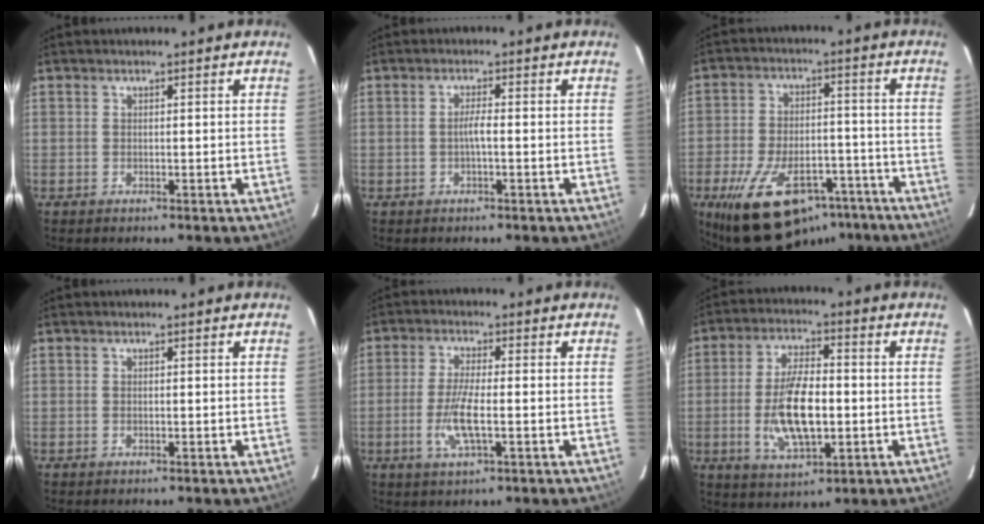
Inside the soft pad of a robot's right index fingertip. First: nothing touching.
{"total": 1.3, "force": [-0.2, -0.7, 1.1], "torque": [-0.020, -0.001, -0.004]}
{"total": 19.4, "force": [-12.6, 9.7, 11.1], "torque": [-0.214, -0.005, -0.178]}
{"total": 0.0}
{"total": 6.8, "force": [-1.7, 1.2, 6.5], "torque": [-0.133, -0.007, -0.036]}
{"total": 12.2, "force": [-2.0, 4.9, 11.0], "torque": [-0.216, -0.004, -0.031]}